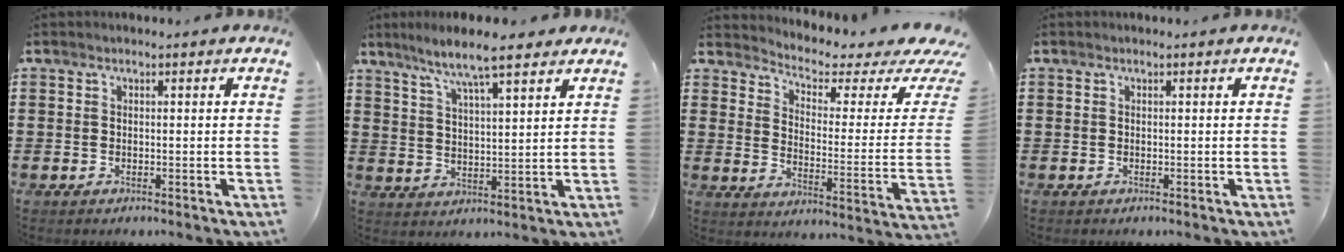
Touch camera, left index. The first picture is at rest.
{"total": 7.6, "force": [6.1, 0.8, 4.5], "torque": [-0.105, -0.015, 0.104]}
{"total": 3.1, "force": [2.1, 0.8, 2.1], "torque": [-0.049, -0.029, 0.025]}
{"total": 0.0}